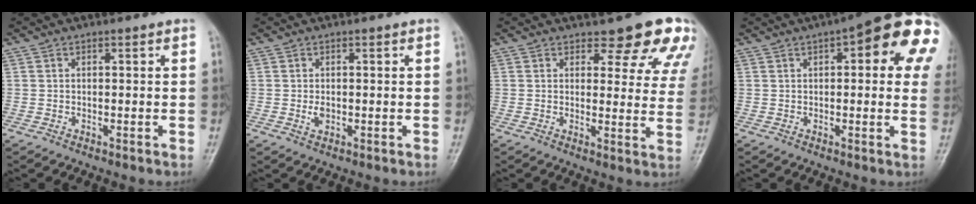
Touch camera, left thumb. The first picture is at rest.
{"total": 1.5, "force": [-0.2, 1.1, 1.1], "torque": [-0.016, -0.001, -0.003]}
{"total": 11.8, "force": [9.7, 4.6, 4.9], "torque": [-0.007, -0.060, 0.090]}
{"total": 18.4, "force": [6.0, 6.1, 16.3], "torque": [-0.188, 0.009, 0.063]}